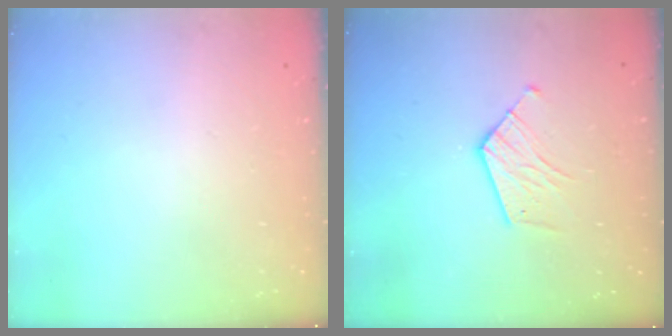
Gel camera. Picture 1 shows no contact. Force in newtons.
{"total": 7.7, "press": 7.7, "slide": 0.2}